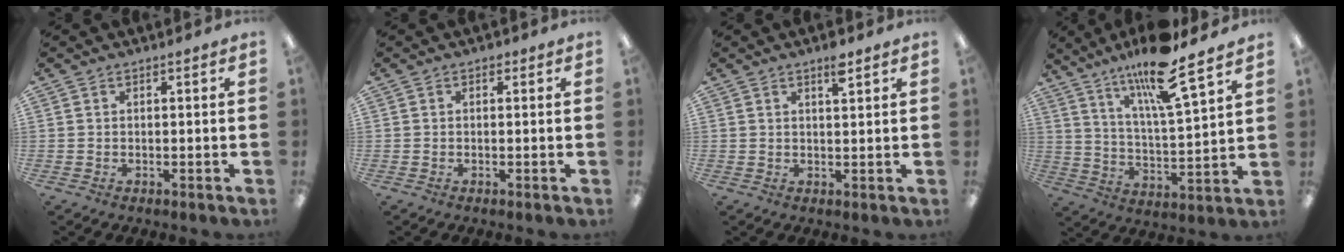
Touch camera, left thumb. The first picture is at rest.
{"total": 0.7, "force": [0.4, 0.5, 0.3], "torque": [-0.006, 0.002, 0.006]}
{"total": 3.8, "force": [2.6, 0.9, 2.5], "torque": [-0.033, -0.007, 0.040]}
{"total": 15.5, "force": [12.3, 1.9, 9.3], "torque": [-0.167, -0.078, 0.201]}